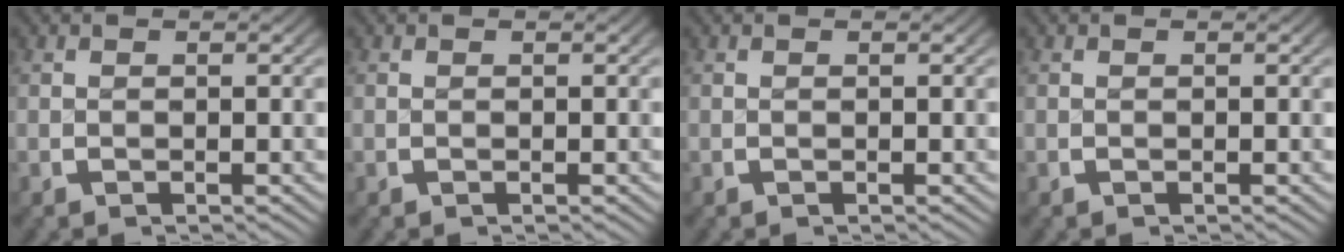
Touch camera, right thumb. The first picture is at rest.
{"total": 0.0}
{"total": 0.0}
{"total": 0.0}